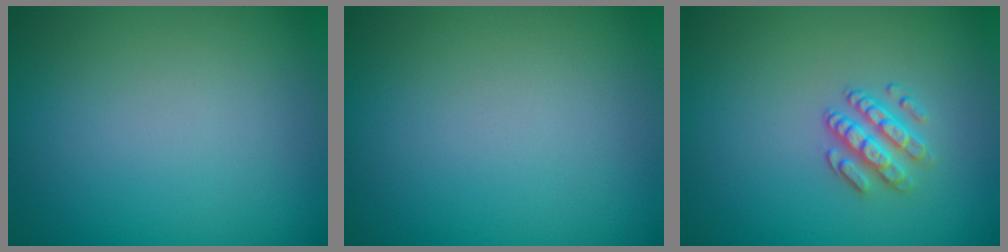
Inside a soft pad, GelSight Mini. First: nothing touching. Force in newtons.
{"total": 0.0}
{"total": 2.5, "press": 2.3, "slide": 0.9}